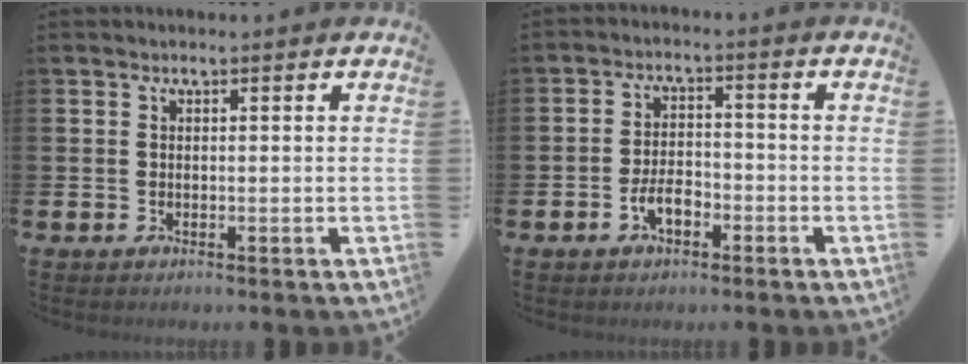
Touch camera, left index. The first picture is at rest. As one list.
[{"total": 3.7, "force": [-1.8, 1.9, 2.6], "torque": [-0.053, 0.010, -0.032]}]